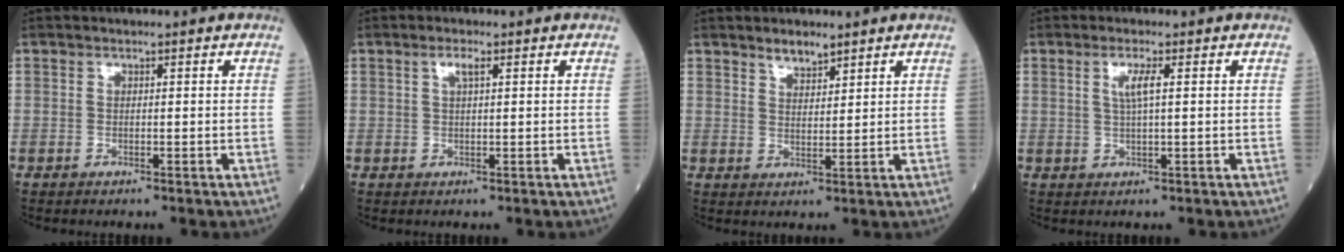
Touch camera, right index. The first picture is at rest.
{"total": 1.8, "force": [0.8, 0.2, 1.6], "torque": [-0.033, 0.003, 0.014]}
{"total": 2.9, "force": [2.4, 0.9, 1.2], "torque": [-0.023, -0.002, 0.044]}
{"total": 2.8, "force": [0.8, -0.1, 2.7], "torque": [-0.056, 0.001, 0.015]}